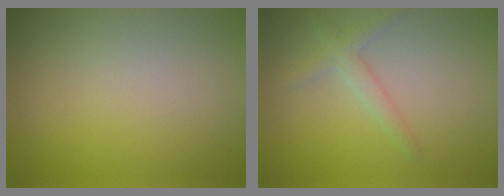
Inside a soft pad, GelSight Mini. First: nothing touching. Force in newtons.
{"total": 1.8, "press": 1.8, "slide": 0.1}